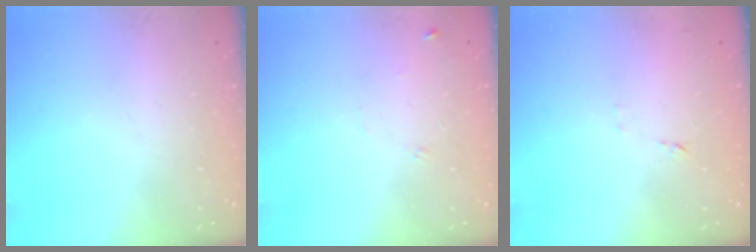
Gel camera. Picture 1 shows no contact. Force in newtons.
{"total": 5.7, "press": 5.6, "slide": 0.7}
{"total": 6.0, "press": 6.0, "slide": 0.5}